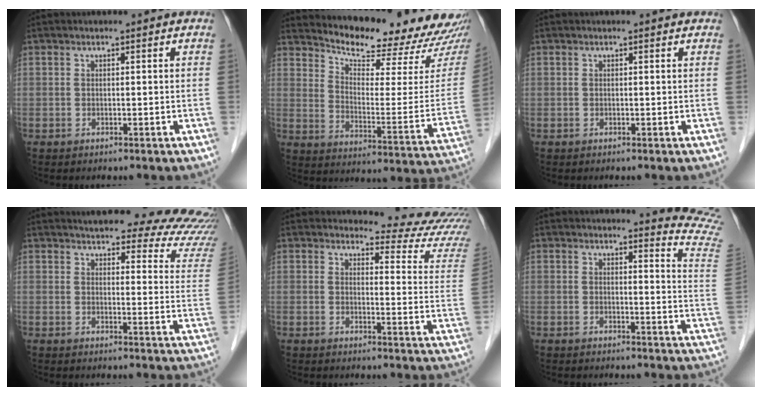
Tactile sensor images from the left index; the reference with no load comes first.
{"total": 19.9, "force": [18.9, 3.2, 5.3], "torque": [-0.075, -0.082, 0.239]}
{"total": 0.0}
{"total": 19.2, "force": [18.0, 3.0, 5.8], "torque": [-0.050, -0.067, 0.182]}
{"total": 12.5, "force": [12.5, 0.2, 1.3], "torque": [0.001, -0.114, 0.114]}
{"total": 9.6, "force": [9.5, -1.2, 0.0], "torque": [0.006, -0.132, 0.073]}